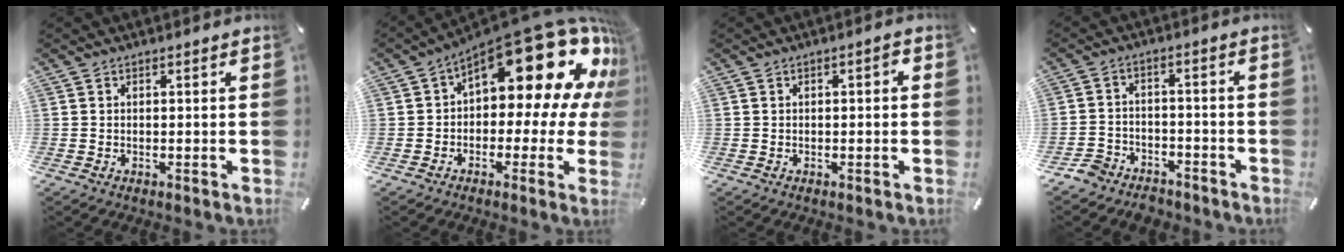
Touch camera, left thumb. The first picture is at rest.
{"total": 23.6, "force": [10.6, 10.9, 18.0], "torque": [-0.256, -0.079, 0.179]}
{"total": 1.6, "force": [-0.2, 0.6, 1.4], "torque": [-0.028, 0.007, -0.006]}
{"total": 6.0, "force": [-4.8, 3.4, 1.0], "torque": [-0.029, 0.024, -0.097]}